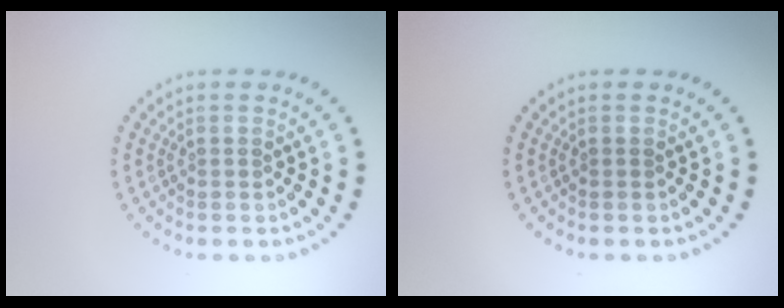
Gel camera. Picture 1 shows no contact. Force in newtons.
{"total": 0.0}